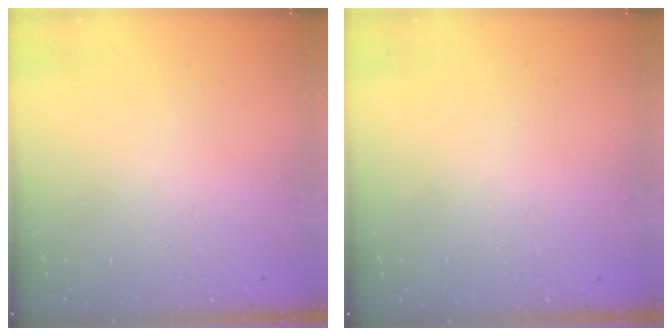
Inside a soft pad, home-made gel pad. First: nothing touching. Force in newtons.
{"total": 0.0}